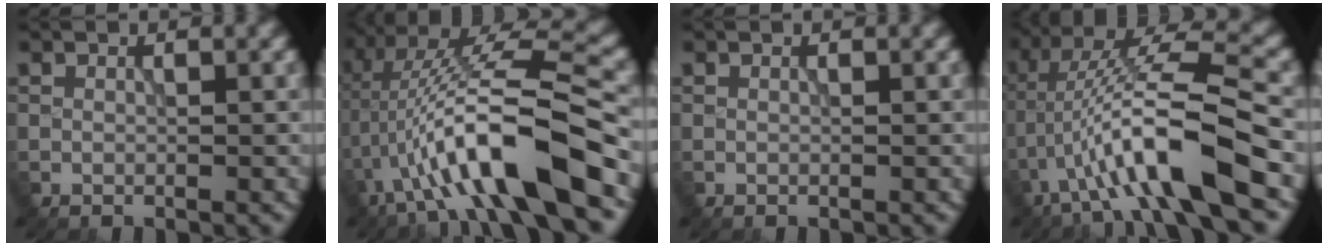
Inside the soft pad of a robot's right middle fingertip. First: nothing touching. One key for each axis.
{"total": 11.5, "fx": -3.7, "fy": 2.3, "fz": 10.6, "tx": -0.187, "ty": 0.026, "tz": -0.063}
{"total": 0.0}
{"total": 9.6, "fx": -3.6, "fy": 1.6, "fz": 8.7, "tx": -0.161, "ty": 0.022, "tz": -0.066}